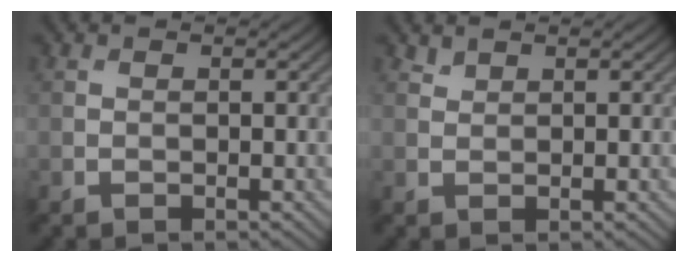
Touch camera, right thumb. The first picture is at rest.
{"total": 1.0, "force": [0.9, 0.2, 0.2], "torque": [-0.005, -0.001, 0.022]}